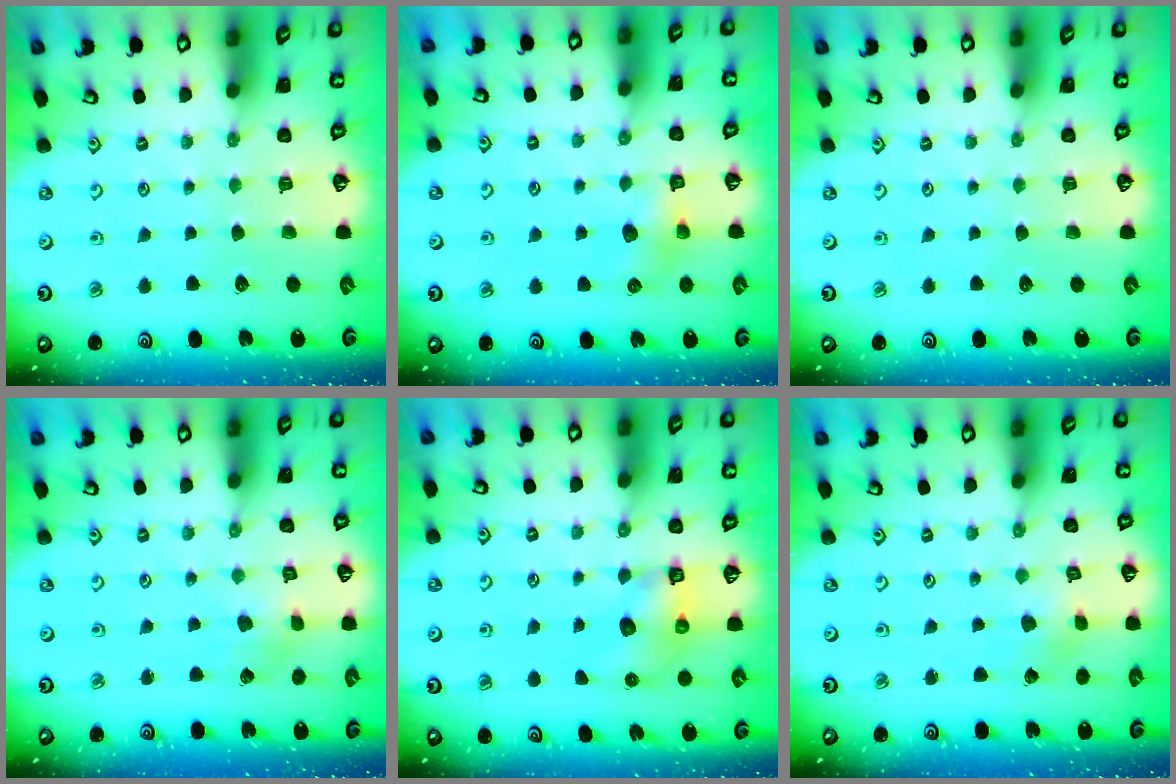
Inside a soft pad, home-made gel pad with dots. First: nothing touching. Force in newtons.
{"total": 5.5, "press": 5.4, "slide": 0.7}
{"total": 0.0}
{"total": 2.9, "press": 2.9, "slide": 0.1}
{"total": 6.3, "press": 6.2, "slide": 0.6}
{"total": 2.5, "press": 2.4, "slide": 0.3}